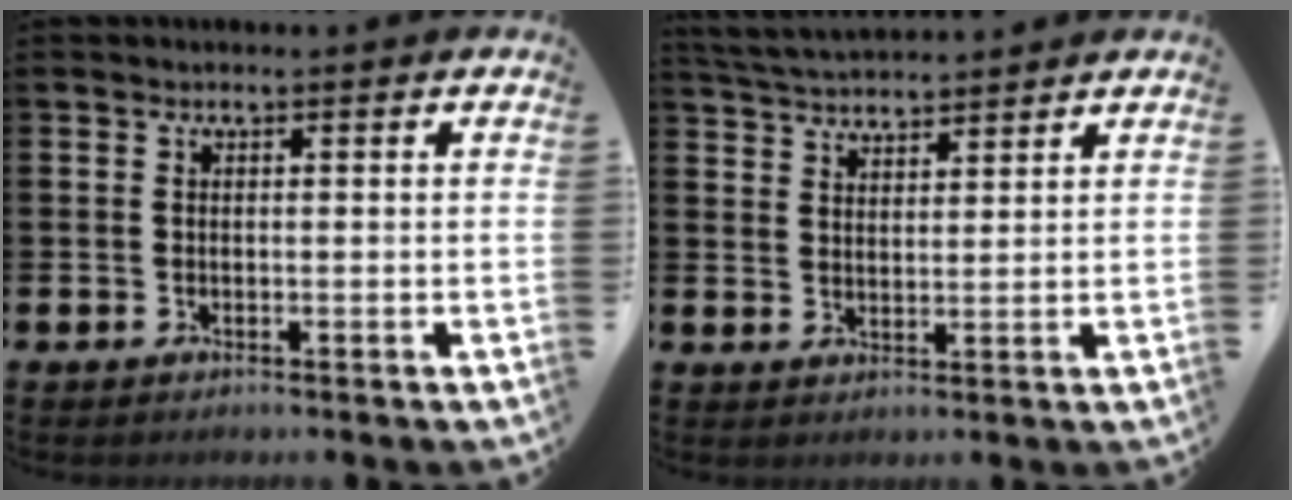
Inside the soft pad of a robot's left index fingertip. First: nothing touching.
{"total": 4.1, "force": [4.1, 0.5, 0.1], "torque": [-0.022, -0.020, 0.075]}